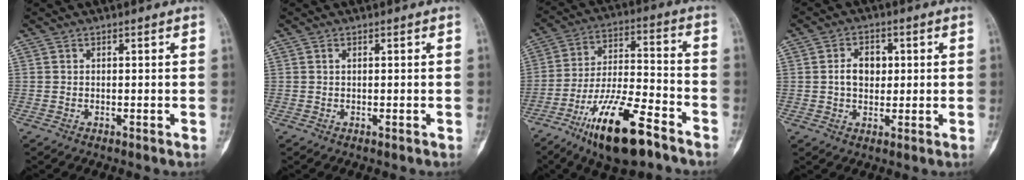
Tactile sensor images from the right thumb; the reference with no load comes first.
{"total": 0.8, "force": [0.0, 0.3, 0.7], "torque": [-0.016, 0.001, 0.003]}
{"total": 18.1, "force": [-11.2, 5.6, 13.1], "torque": [-0.234, 0.067, -0.194]}
{"total": 5.8, "force": [0.7, 4.1, 3.9], "torque": [-0.051, 0.005, 0.010]}